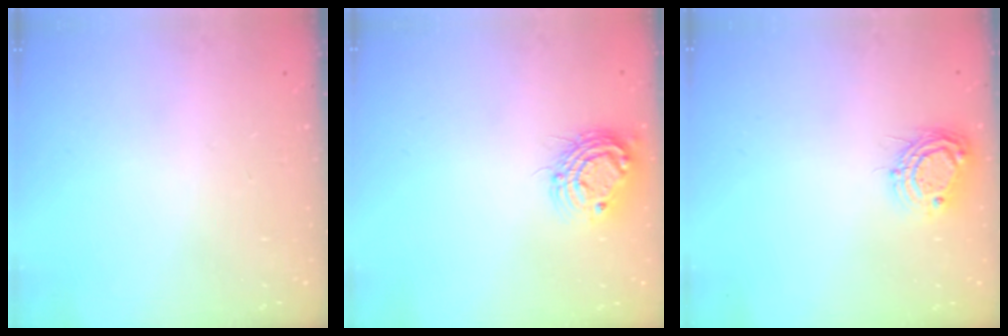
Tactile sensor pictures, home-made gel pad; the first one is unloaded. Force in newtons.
{"total": 11.0, "press": 10.9, "slide": 0.8}
{"total": 8.3, "press": 8.3, "slide": 0.7}